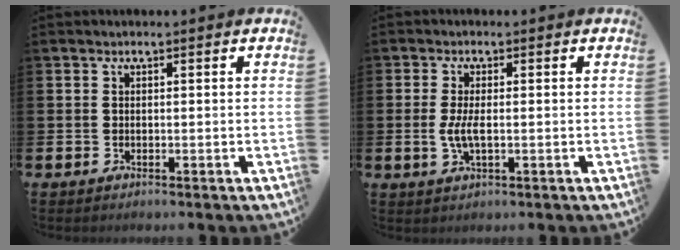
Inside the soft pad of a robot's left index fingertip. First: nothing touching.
{"total": 2.9, "force": [-0.2, 1.0, 2.7], "torque": [-0.061, -0.001, -0.005]}